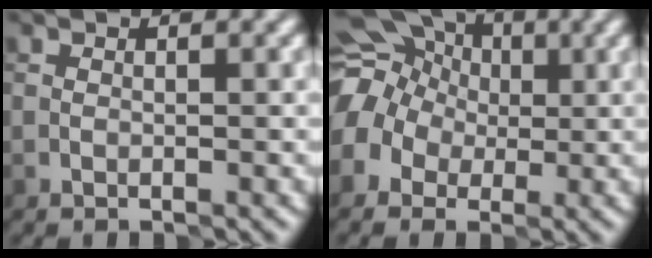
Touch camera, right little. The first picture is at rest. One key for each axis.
{"total": 13.8, "fx": 1.0, "fy": 12.3, "fz": 6.0, "tx": -0.136, "ty": 0.032, "tz": -0.033}